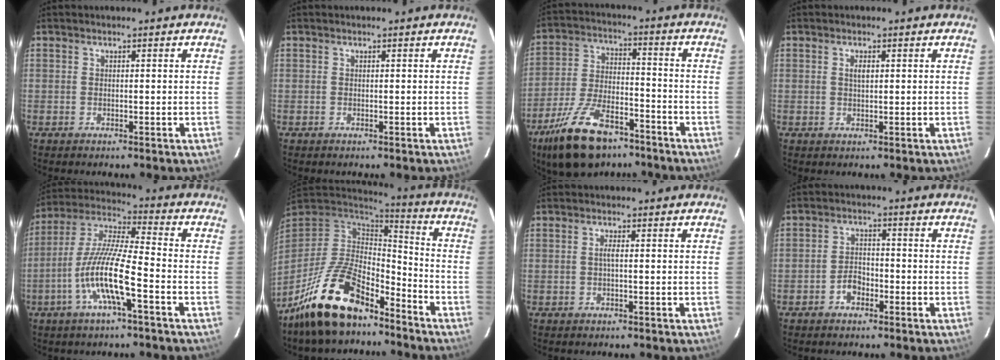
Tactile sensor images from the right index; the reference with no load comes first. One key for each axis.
{"total": 0.0}
{"total": 16.8, "fx": -11.5, "fy": 7.4, "fz": 9.7, "tx": -0.206, "ty": -0.015, "tz": -0.200}
{"total": 1.6, "fx": 0.5, "fy": 0.7, "fz": 1.3, "tx": -0.023, "ty": 0.001, "tz": 0.008}
{"total": 12.7, "fx": -5.0, "fy": 1.3, "fz": 11.6, "tx": -0.235, "ty": -0.001, "tz": -0.100}
{"total": 18.2, "fx": -12.9, "fy": 7.1, "fz": 10.6, "tx": -0.225, "ty": -0.014, "tz": -0.234}
{"total": 1.0, "fx": -0.1, "fy": -0.1, "fz": 1.0, "tx": -0.017, "ty": 0.001, "tz": -0.004}
{"total": 3.3, "fx": -2.0, "fy": 2.1, "fz": 1.6, "tx": -0.033, "ty": 0.009, "tz": -0.033}